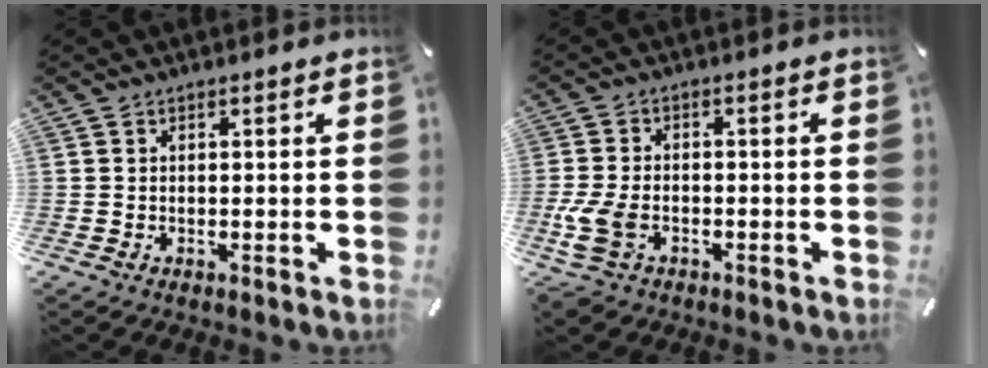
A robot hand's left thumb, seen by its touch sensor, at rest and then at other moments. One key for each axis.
{"total": 8.4, "fx": -3.2, "fy": 5.4, "fz": 5.6, "tx": -0.139, "ty": 0.001, "tz": -0.058}